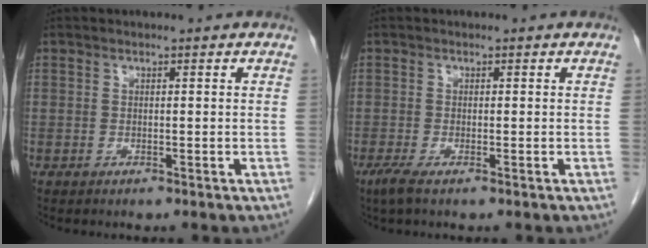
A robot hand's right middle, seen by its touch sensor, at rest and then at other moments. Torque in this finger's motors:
{"motor_torque": [0.37, -0.08, 0.20, 0.03]}